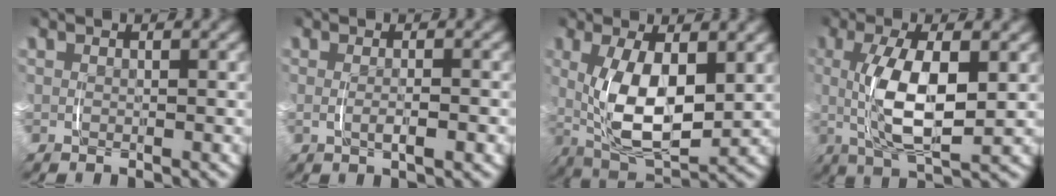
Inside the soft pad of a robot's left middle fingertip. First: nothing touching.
{"total": 1.5, "force": [-0.5, -0.2, 1.4], "torque": [-0.023, -0.003, -0.005]}
{"total": 8.0, "force": [0.4, 3.7, 7.1], "torque": [-0.130, -0.011, 0.016]}
{"total": 6.6, "force": [0.2, 1.7, 6.3], "torque": [-0.119, -0.006, 0.008]}